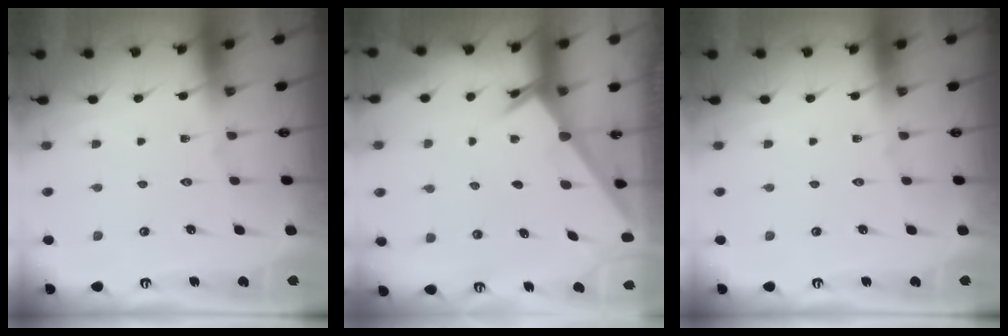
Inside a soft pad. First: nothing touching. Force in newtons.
{"total": 2.6, "press": 2.6, "slide": 0.2}
{"total": 0.0}